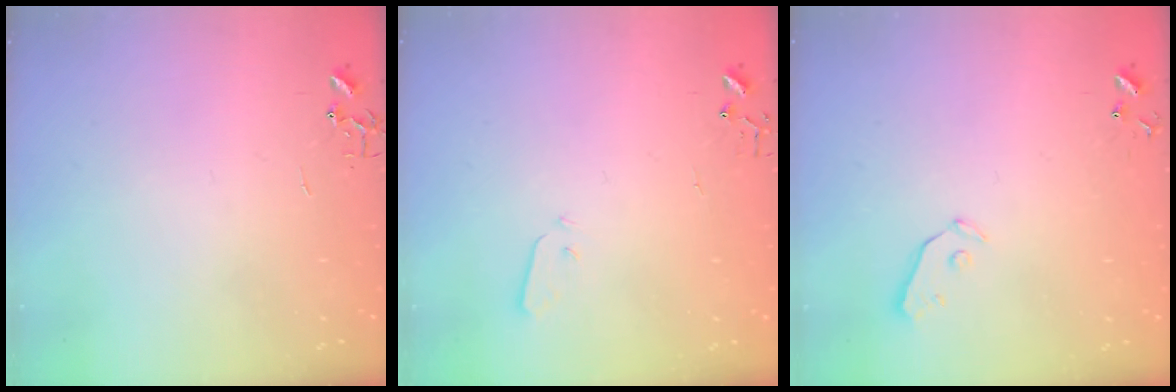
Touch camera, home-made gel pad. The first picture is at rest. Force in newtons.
{"total": 3.2, "press": 3.2, "slide": 0.1}
{"total": 3.3, "press": 3.2, "slide": 0.5}